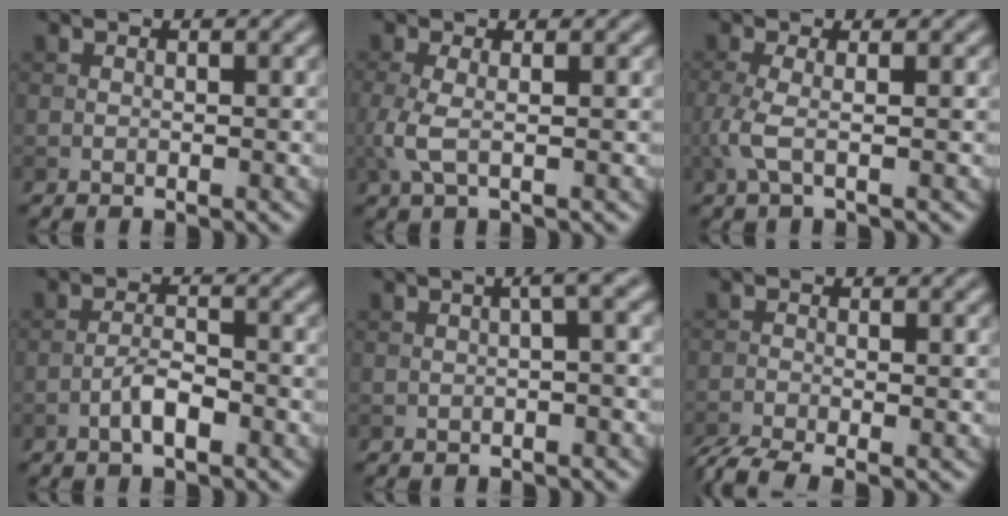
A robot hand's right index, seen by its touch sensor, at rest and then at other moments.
{"total": 2.5, "force": [-0.2, 0.8, 2.3], "torque": [-0.061, -0.004, -0.006]}
{"total": 2.4, "force": [-0.4, 0.5, 2.3], "torque": [-0.060, -0.005, -0.012]}
{"total": 2.4, "force": [-1.3, 0.7, 1.9], "torque": [-0.036, 0.007, -0.027]}
{"total": 2.6, "force": [0.4, 0.5, 2.5], "torque": [-0.031, 0.015, 0.005]}
{"total": 4.1, "force": [-3.2, 1.0, 2.5], "torque": [-0.049, -0.017, -0.068]}